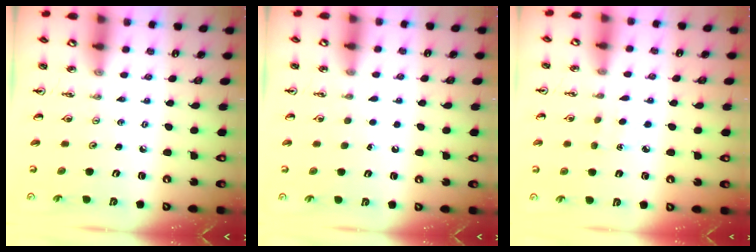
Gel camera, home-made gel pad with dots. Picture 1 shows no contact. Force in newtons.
{"total": 1.5, "press": 1.5, "slide": 0.1}
{"total": 2.4, "press": 2.4, "slide": 0.3}